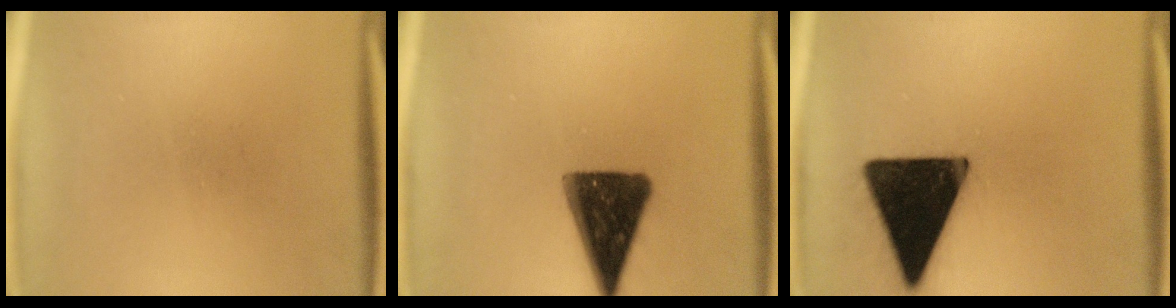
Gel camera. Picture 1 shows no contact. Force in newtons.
{"total": 13.8}
{"total": 20.0}